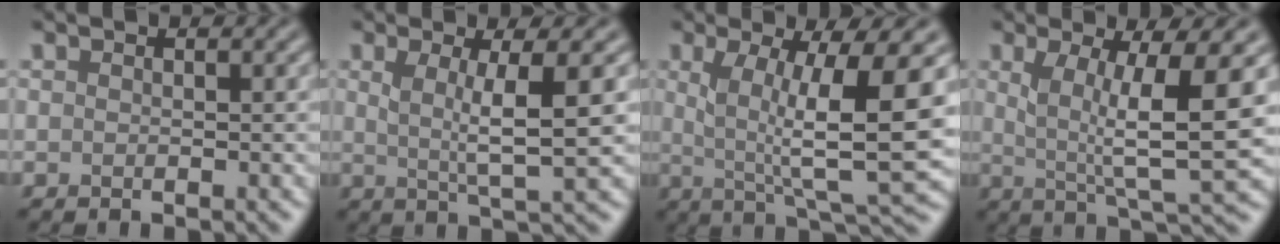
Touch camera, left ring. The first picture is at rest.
{"total": 4.9, "force": [0.8, 0.9, 4.7], "torque": [-0.079, -0.001, 0.013]}
{"total": 9.7, "force": [1.6, 2.0, 9.4], "torque": [-0.147, -0.011, 0.030]}
{"total": 7.5, "force": [1.4, 1.5, 7.2], "torque": [-0.120, -0.010, 0.028]}